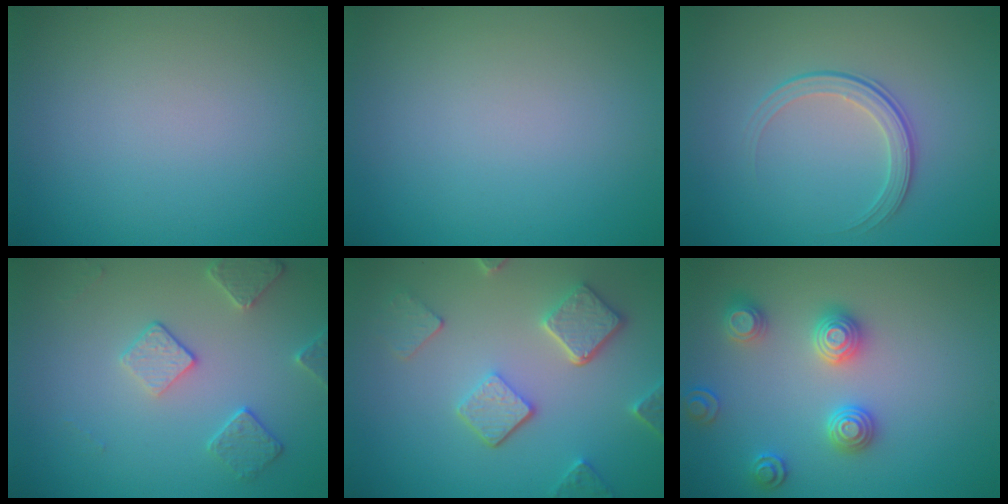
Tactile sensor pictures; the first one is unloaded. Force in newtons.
{"total": 0.0}
{"total": 2.1, "press": 1.5, "slide": 1.5}
{"total": 2.9, "press": 2.8, "slide": 0.9}
{"total": 5.0, "press": 3.9, "slide": 3.2}
{"total": 3.3, "press": 3.3, "slide": 0.3}